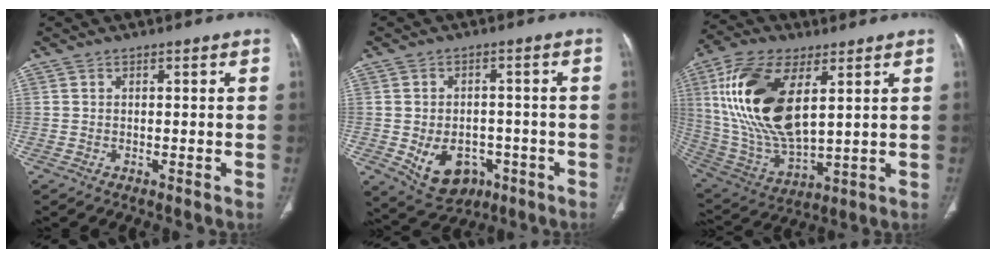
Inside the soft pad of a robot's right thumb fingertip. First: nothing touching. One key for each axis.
{"total": 9.9, "fx": -3.4, "fy": 7.3, "fz": 5.6, "tx": -0.067, "ty": 0.016, "tz": -0.036}
{"total": 21.9, "fx": 6.4, "fy": 10.5, "fz": 18.2, "tx": -0.365, "ty": -0.026, "tz": 0.126}